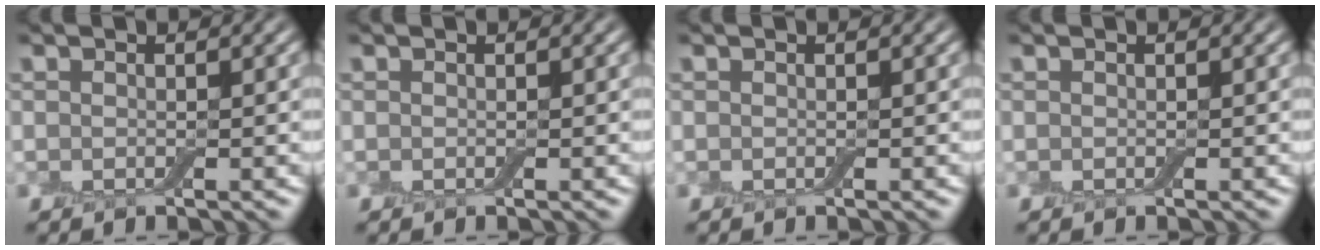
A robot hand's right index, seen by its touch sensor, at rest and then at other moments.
{"total": 0.0}
{"total": 0.0}
{"total": 0.0}